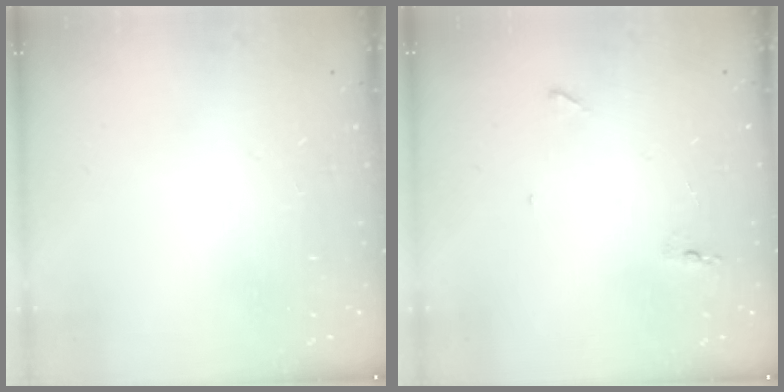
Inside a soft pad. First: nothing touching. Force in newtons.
{"total": 4.7, "press": 4.5, "slide": 1.4}